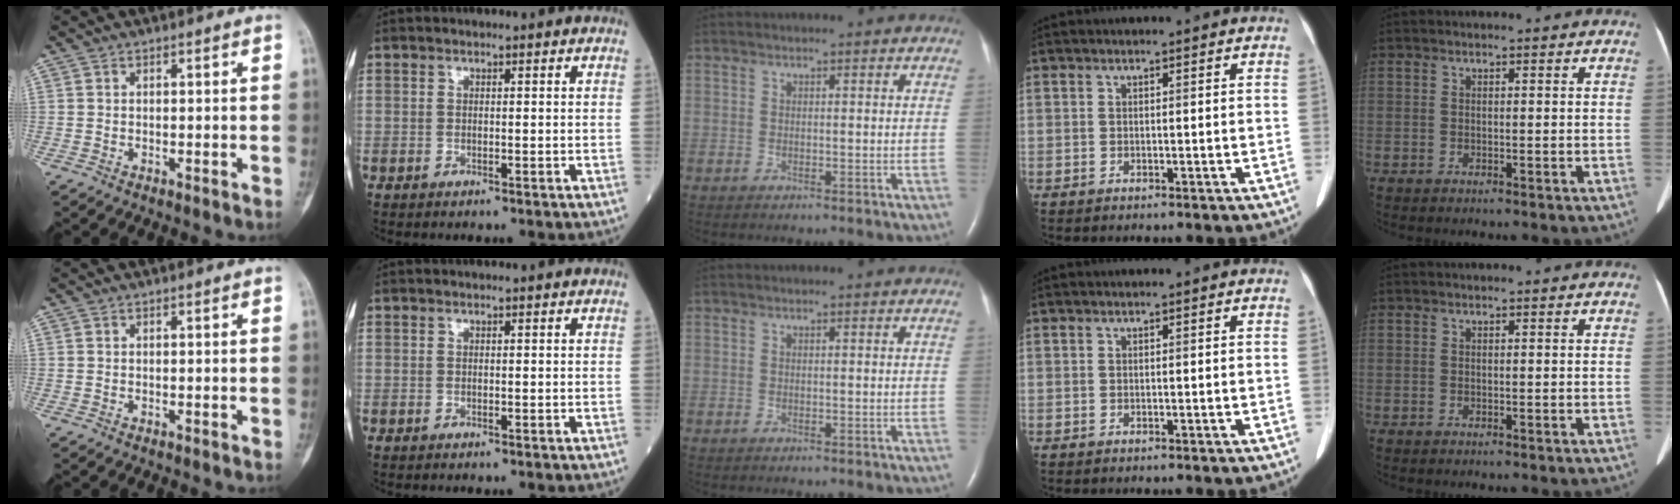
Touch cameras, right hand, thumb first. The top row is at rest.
{}